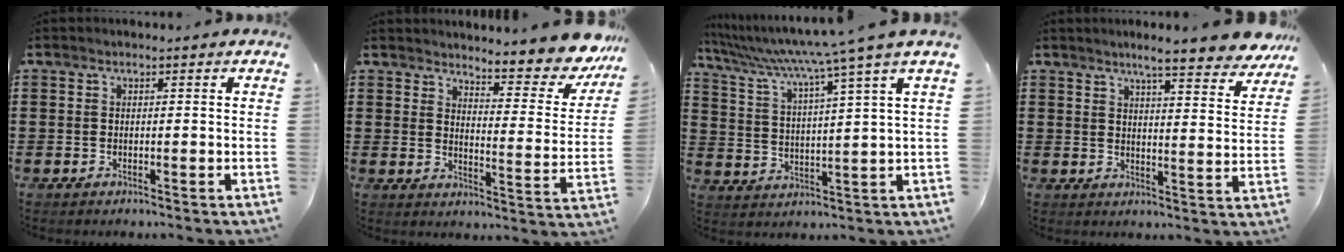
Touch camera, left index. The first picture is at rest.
{"total": 6.3, "force": [5.9, 0.1, 2.2], "torque": [-0.045, -0.049, 0.097]}
{"total": 7.0, "force": [5.4, -1.7, 4.1], "torque": [-0.104, -0.044, 0.082]}
{"total": 6.8, "force": [6.0, 0.1, 3.2], "torque": [-0.064, -0.030, 0.101]}